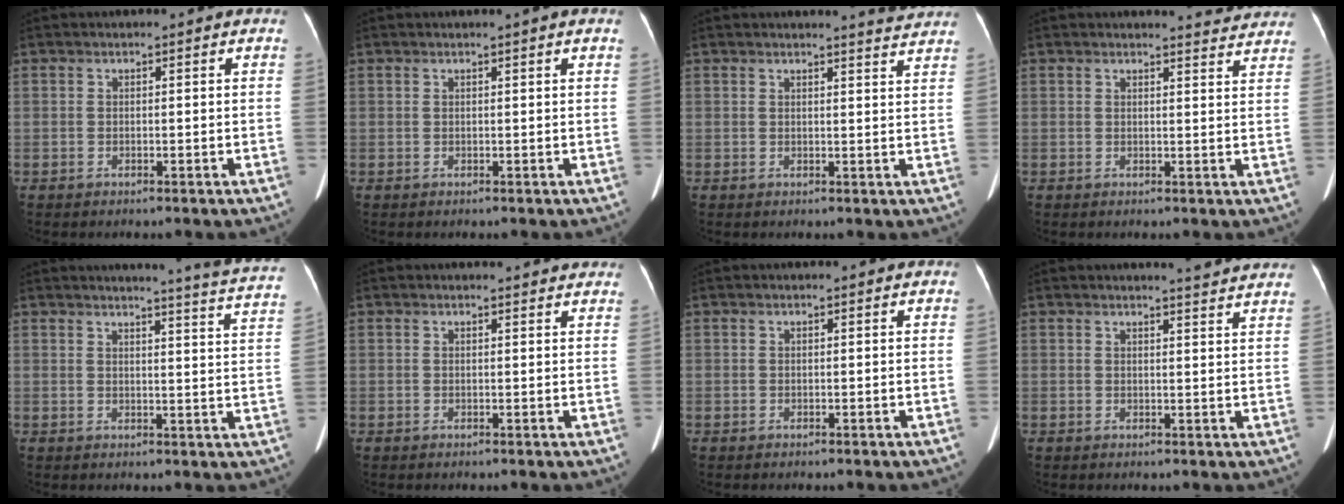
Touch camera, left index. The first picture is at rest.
{"total": 0.6, "force": [0.3, -0.2, 0.5], "torque": [-0.013, -0.002, 0.010]}
{"total": 3.7, "force": [3.7, -0.4, 0.4], "torque": [-0.012, -0.013, 0.031]}
{"total": 4.5, "force": [4.5, 0.3, 0.3], "torque": [-0.008, -0.011, 0.036]}
{"total": 12.4, "force": [11.7, -1.7, 3.7], "torque": [-0.048, -0.075, 0.115]}
{"total": 4.4, "force": [4.3, 0.6, 0.8], "torque": [-0.010, 0.005, 0.035]}
{"total": 0.0}
{"total": 5.4, "force": [5.2, -0.3, 1.4], "torque": [-0.023, -0.006, 0.045]}